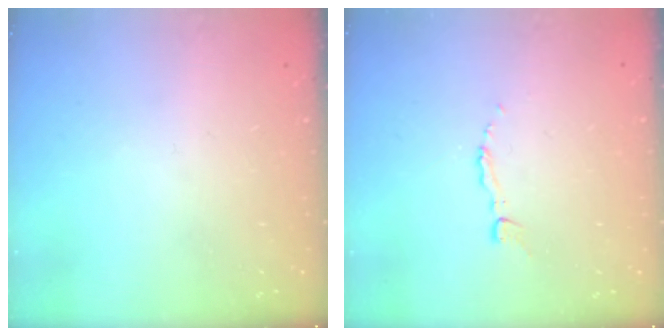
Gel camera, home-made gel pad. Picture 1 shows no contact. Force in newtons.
{"total": 2.2, "press": 2.2, "slide": 0.2}